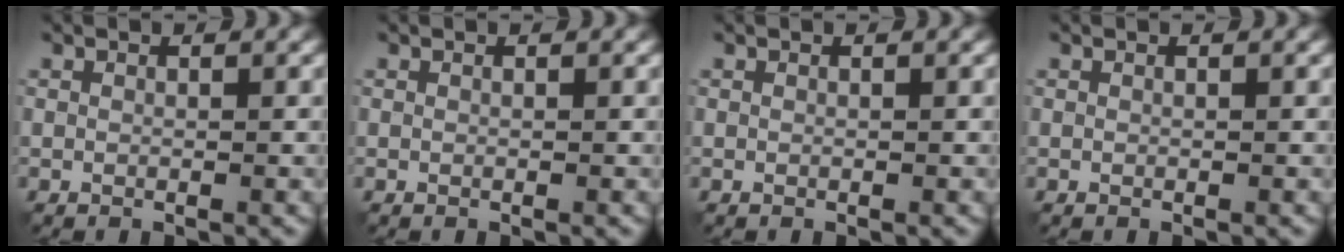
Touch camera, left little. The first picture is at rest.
{"total": 0.0}
{"total": 0.0}
{"total": 0.0}